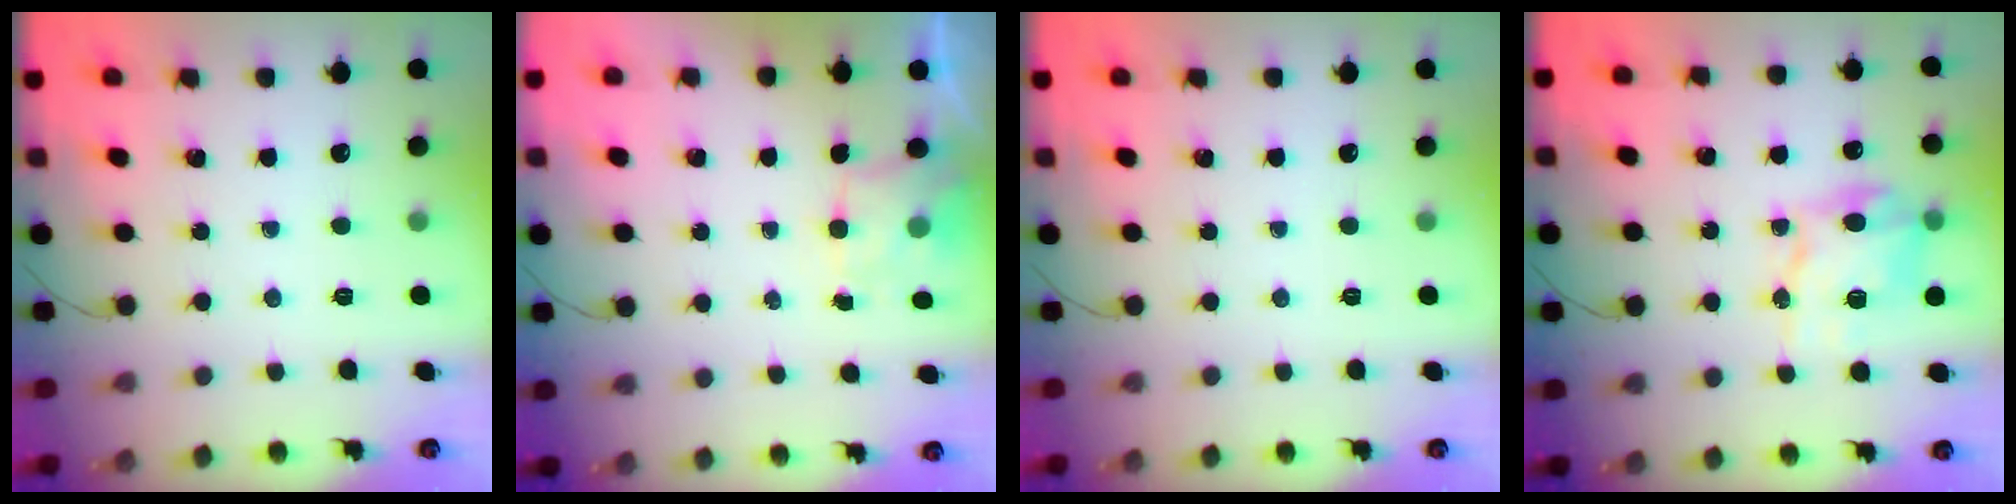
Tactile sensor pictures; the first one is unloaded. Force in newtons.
{"total": 1.8, "press": 1.5, "slide": 1.0}
{"total": 0.0}
{"total": 12.2, "press": 12.1, "slide": 0.5}